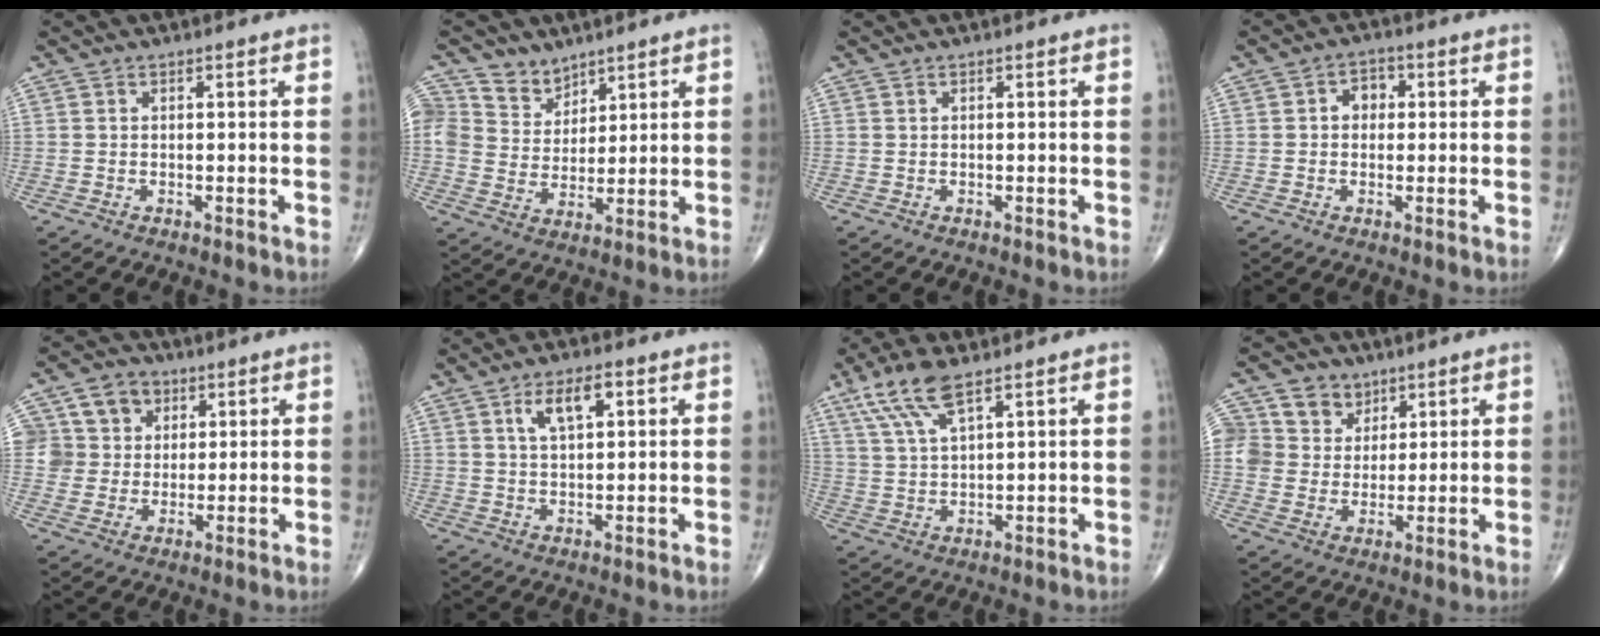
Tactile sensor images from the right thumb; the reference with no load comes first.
{"total": 8.9, "force": [5.6, 6.8, 1.8], "torque": [-0.006, -0.030, 0.113]}
{"total": 0.0}
{"total": 3.6, "force": [0.4, 2.9, 2.1], "torque": [-0.009, 0.012, -0.001]}
{"total": 10.2, "force": [3.4, 9.1, 3.1], "torque": [-0.024, 0.008, 0.056]}
{"total": 6.4, "force": [2.6, 2.9, 5.1], "torque": [-0.083, -0.002, 0.046]}
{"total": 8.8, "force": [5.4, 2.7, 6.4], "torque": [-0.137, -0.011, 0.114]}
{"total": 11.0, "force": [4.6, 9.4, 3.3], "torque": [-0.033, -0.001, 0.087]}